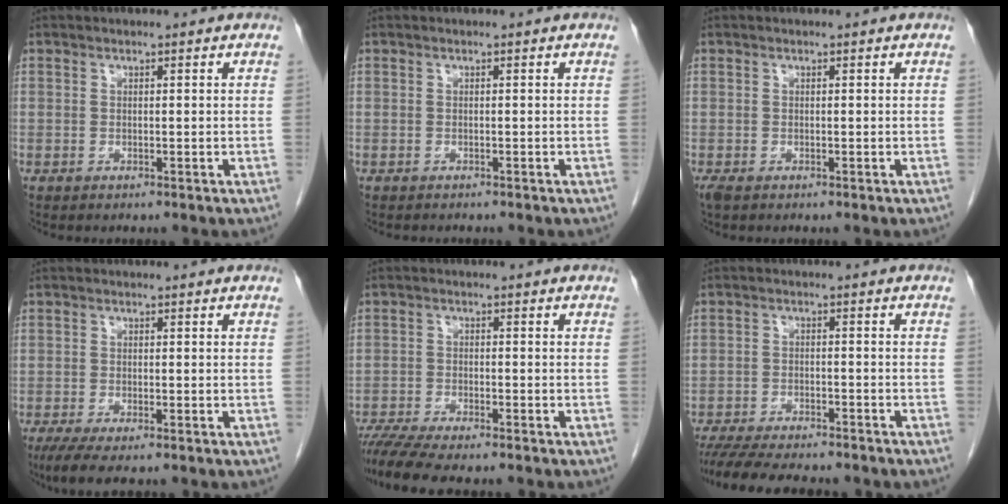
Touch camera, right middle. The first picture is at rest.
{"total": 1.4, "force": [-1.3, 0.3, 0.5], "torque": [-0.014, -0.004, -0.014]}
{"total": 1.7, "force": [-1.1, 0.7, 1.0], "torque": [-0.023, -0.006, -0.016]}
{"total": 4.4, "force": [-2.9, 0.8, 3.1], "torque": [-0.056, -0.013, -0.048]}
{"total": 7.9, "force": [-6.8, 0.7, 4.0], "torque": [-0.062, -0.013, -0.111]}
{"total": 14.0, "force": [-12.2, 2.6, 6.5], "torque": [-0.109, -0.018, -0.173]}